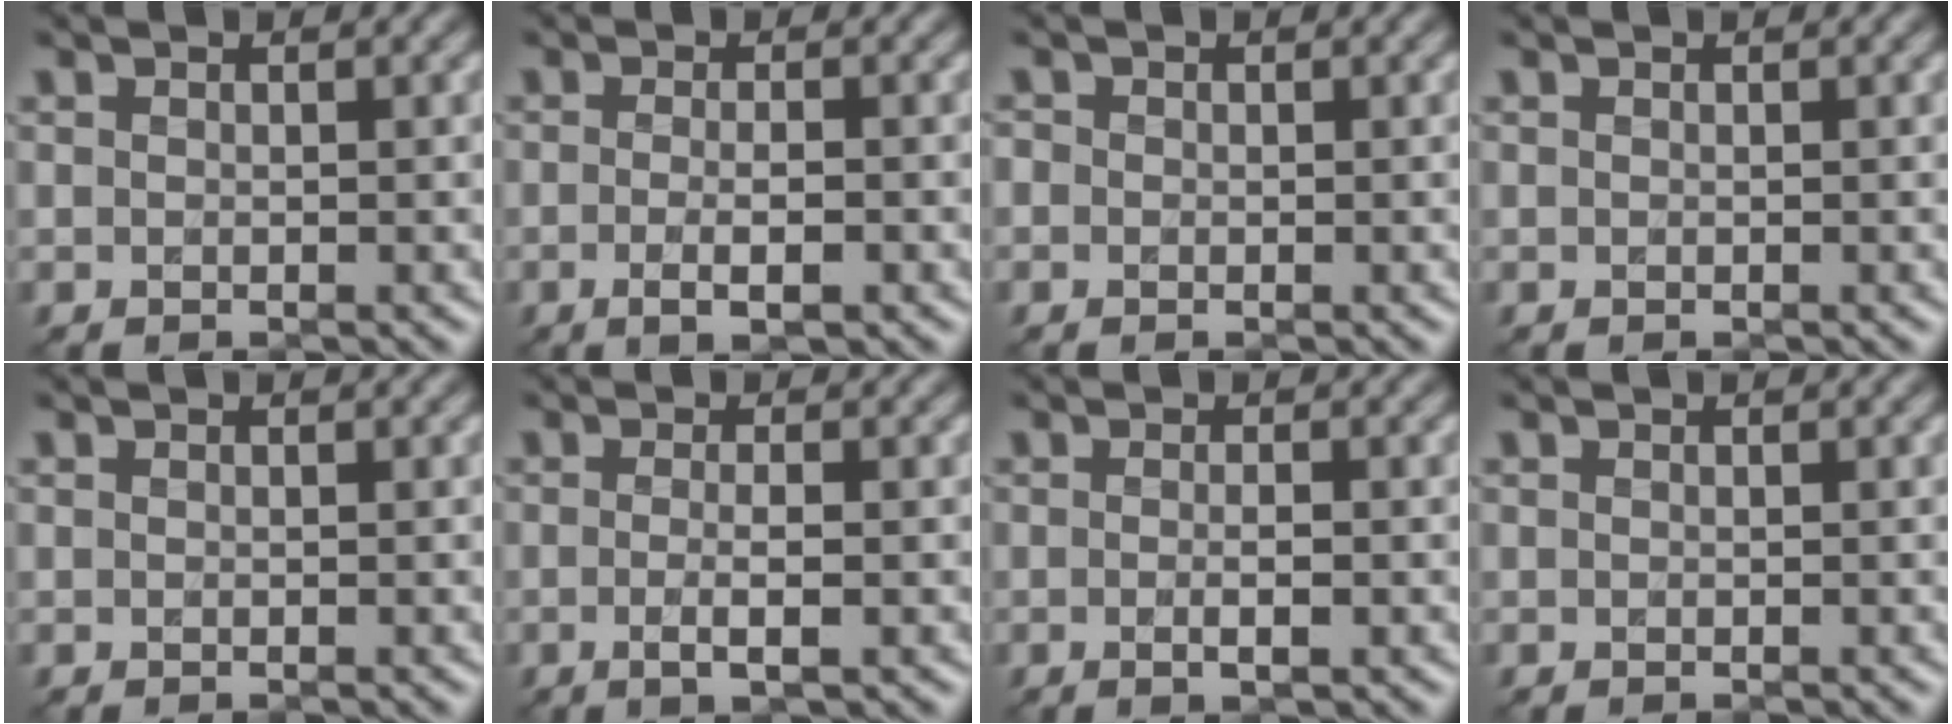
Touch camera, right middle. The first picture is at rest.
{"total": 2.8, "force": [-0.8, 0.8, 2.6], "torque": [-0.040, -0.008, -0.011]}
{"total": 0.5, "force": [-0.1, 0.5, 0.1], "torque": [0.003, -0.004, -0.003]}
{"total": 0.0}
{"total": 0.0}
{"total": 2.4, "force": [-0.5, 0.6, 2.3], "torque": [-0.040, -0.005, -0.009]}
{"total": 1.9, "force": [-0.3, 0.5, 1.9], "torque": [-0.020, -0.006, -0.007]}
{"total": 0.0}